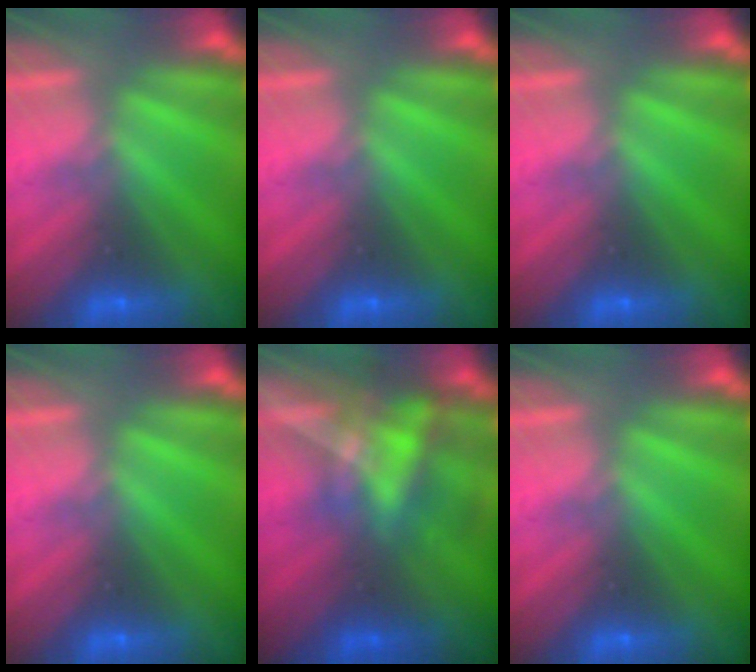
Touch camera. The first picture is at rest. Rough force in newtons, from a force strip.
{"total": 0.0}
{"total": 0.0}
{"total": 0.0}
{"total": 4.4}
{"total": 0.0}